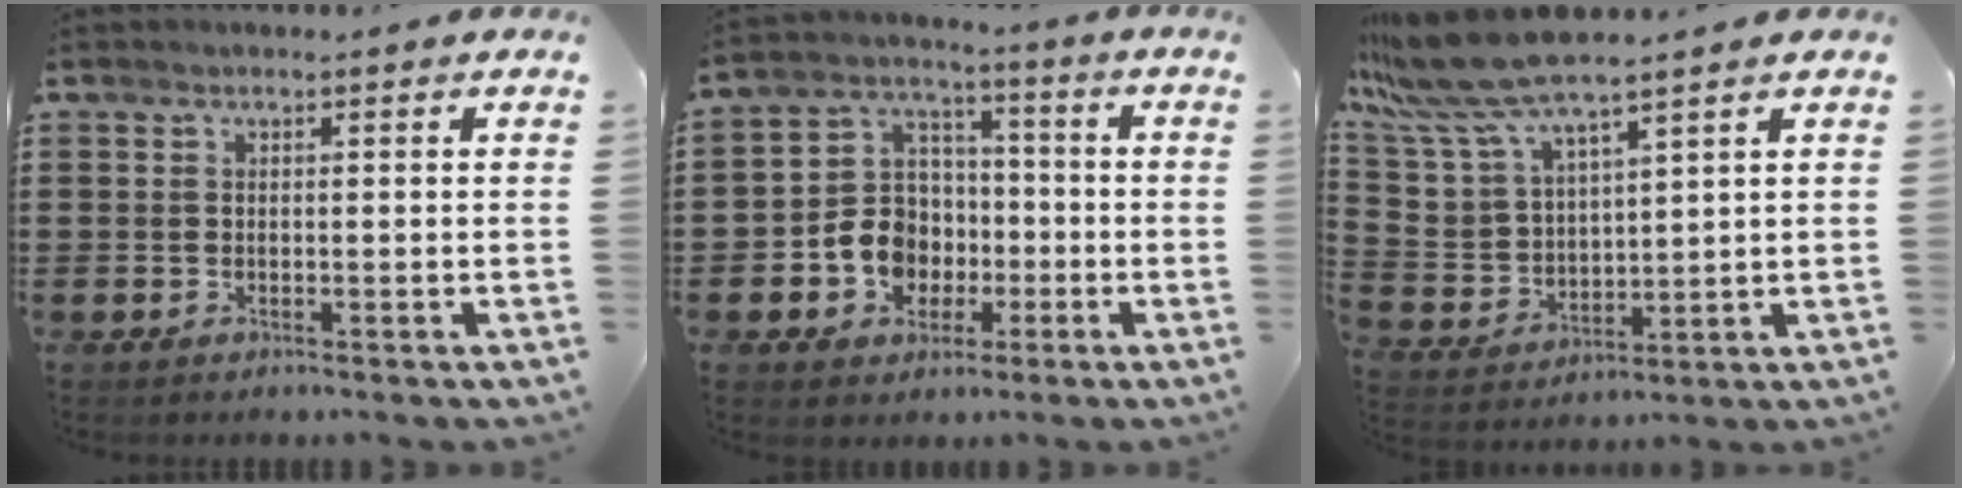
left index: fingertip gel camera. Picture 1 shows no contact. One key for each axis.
{"total": 8.8, "fx": -2.4, "fy": 7.8, "fz": 3.5, "tx": -0.108, "ty": 0.016, "tz": -0.043}
{"total": 9.9, "fx": 8.2, "fy": 2.0, "fz": 5.2, "tx": -0.146, "ty": -0.038, "tz": 0.145}